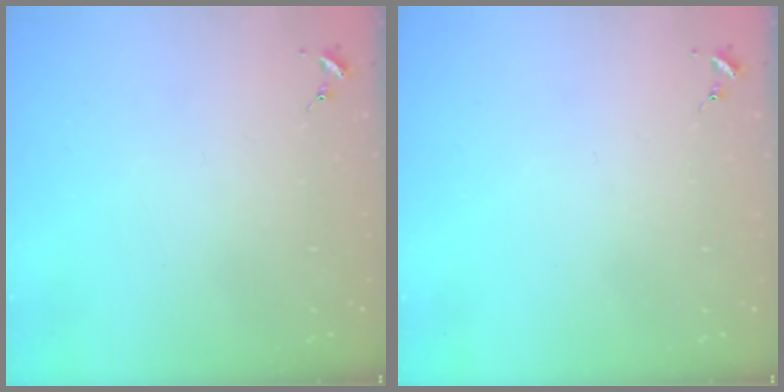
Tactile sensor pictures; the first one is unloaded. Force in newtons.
{"total": 0.0}